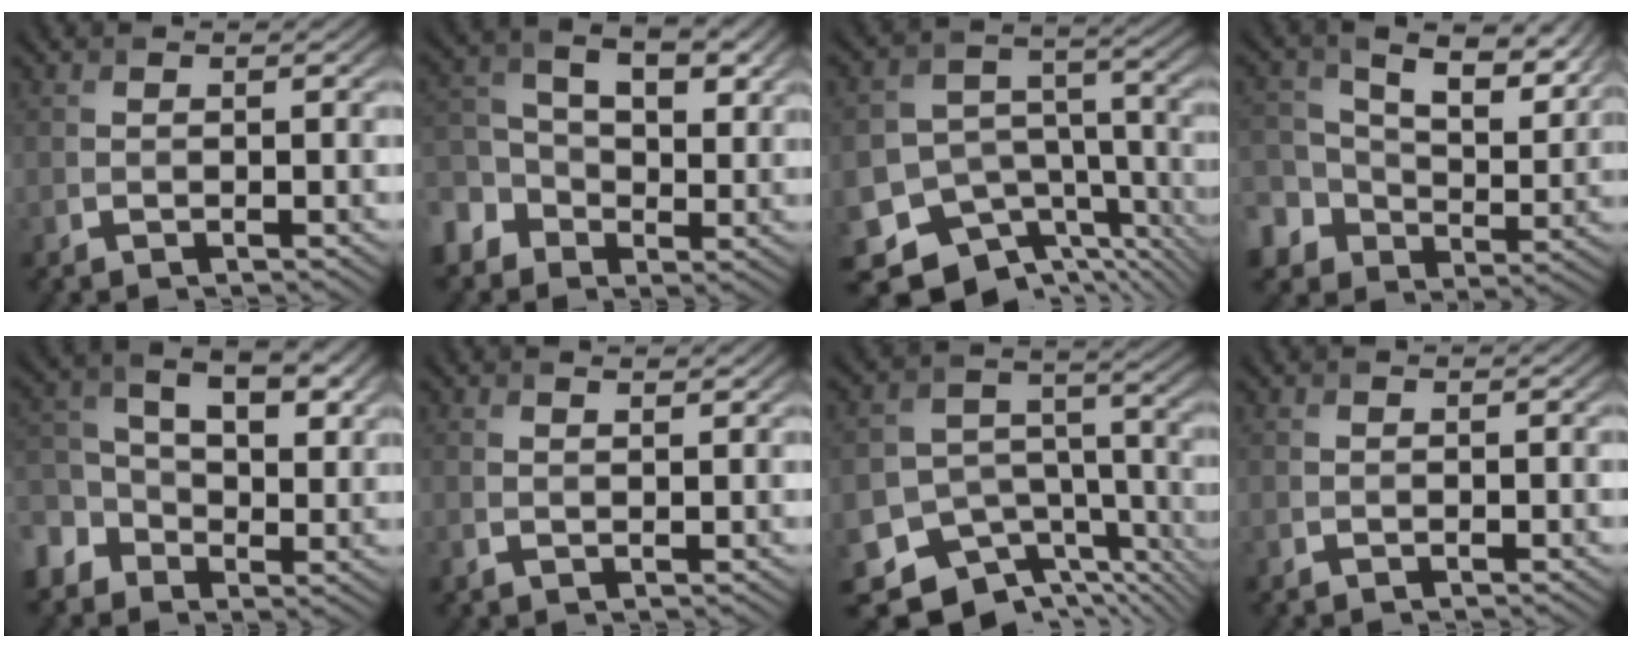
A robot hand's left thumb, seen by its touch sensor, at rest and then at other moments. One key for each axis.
{"total": 8.5, "fx": -0.7, "fy": 6.4, "fz": 5.7, "tx": -0.115, "ty": 0.010, "tz": -0.033}
{"total": 14.2, "fx": -8.2, "fy": 9.9, "fz": 6.0, "tx": -0.133, "ty": -0.026, "tz": -0.100}
{"total": 11.8, "fx": 3.1, "fy": 8.8, "fz": 7.1, "tx": -0.167, "ty": -0.012, "tz": 0.063}
{"total": 9.4, "fx": -0.4, "fy": 6.8, "fz": 6.5, "tx": -0.127, "ty": 0.010, "tz": -0.025}
{"total": 1.3, "fx": 1.1, "fy": 0.3, "fz": 0.6, "tx": -0.019, "ty": -0.002, "tz": 0.025}
{"total": 12.7, "fx": -7.6, "fy": 8.6, "fz": 5.4, "tx": -0.111, "ty": -0.025, "tz": -0.102}
{"total": 0.0}